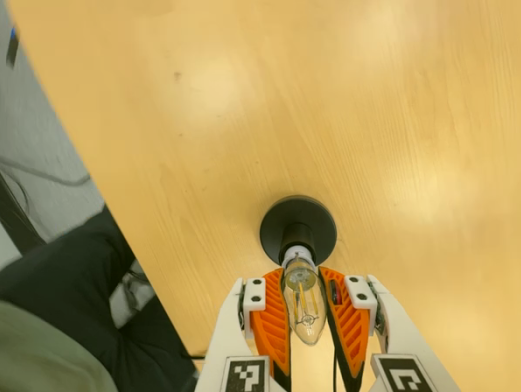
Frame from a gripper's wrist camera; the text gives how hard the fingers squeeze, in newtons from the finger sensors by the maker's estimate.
{"total": 23.9, "left": 26.2, "right": 21.6}